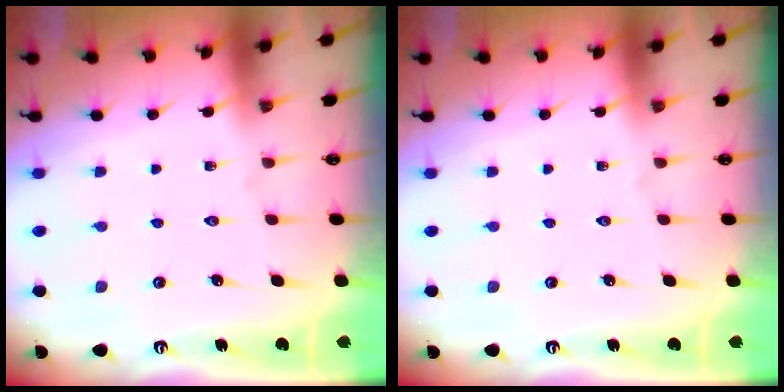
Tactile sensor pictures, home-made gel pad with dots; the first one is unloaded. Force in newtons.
{"total": 0.0}